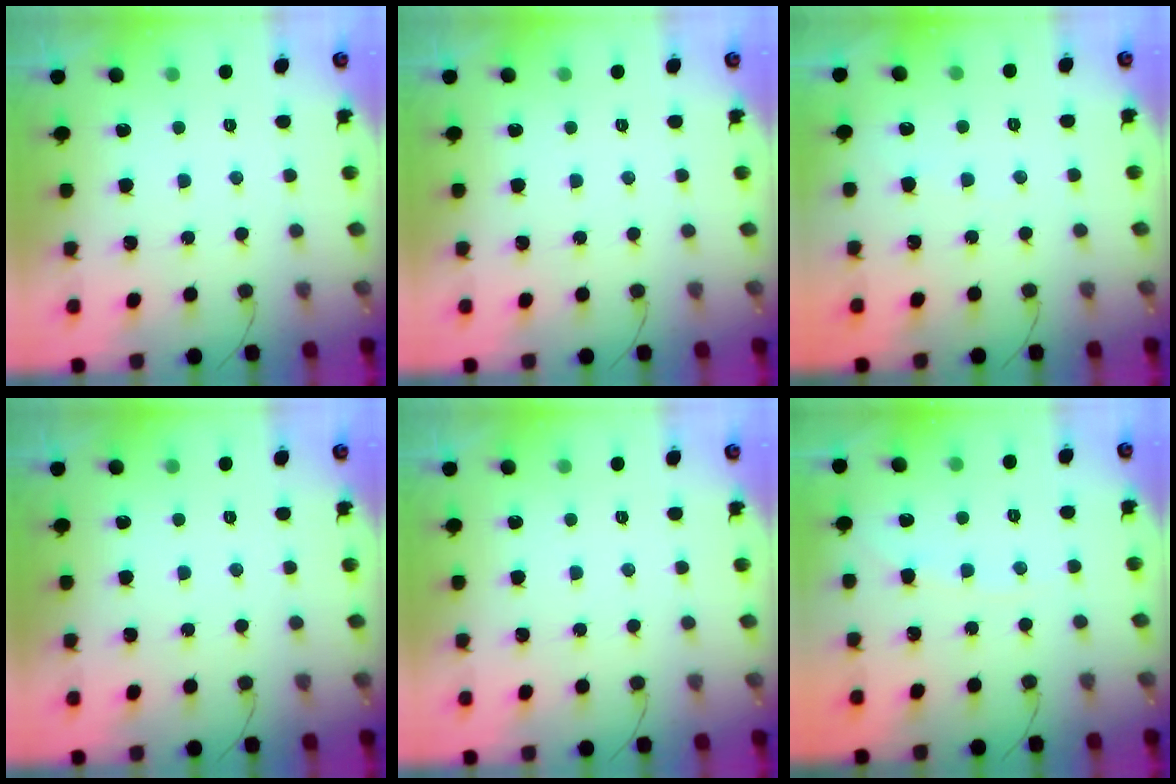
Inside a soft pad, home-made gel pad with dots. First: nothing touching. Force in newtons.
{"total": 0.0}
{"total": 1.9, "press": 1.8, "slide": 0.2}
{"total": 0.0}
{"total": 0.0}
{"total": 2.1, "press": 2.1, "slide": 0.3}